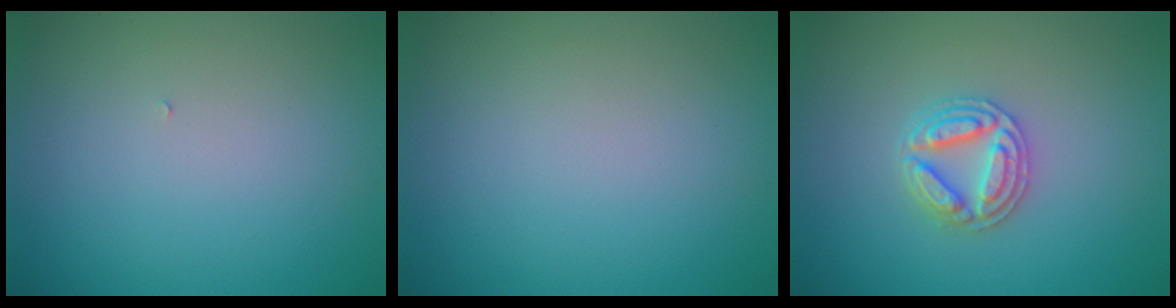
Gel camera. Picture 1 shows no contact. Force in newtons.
{"total": 0.0}
{"total": 3.1, "press": 3.0, "slide": 0.6}